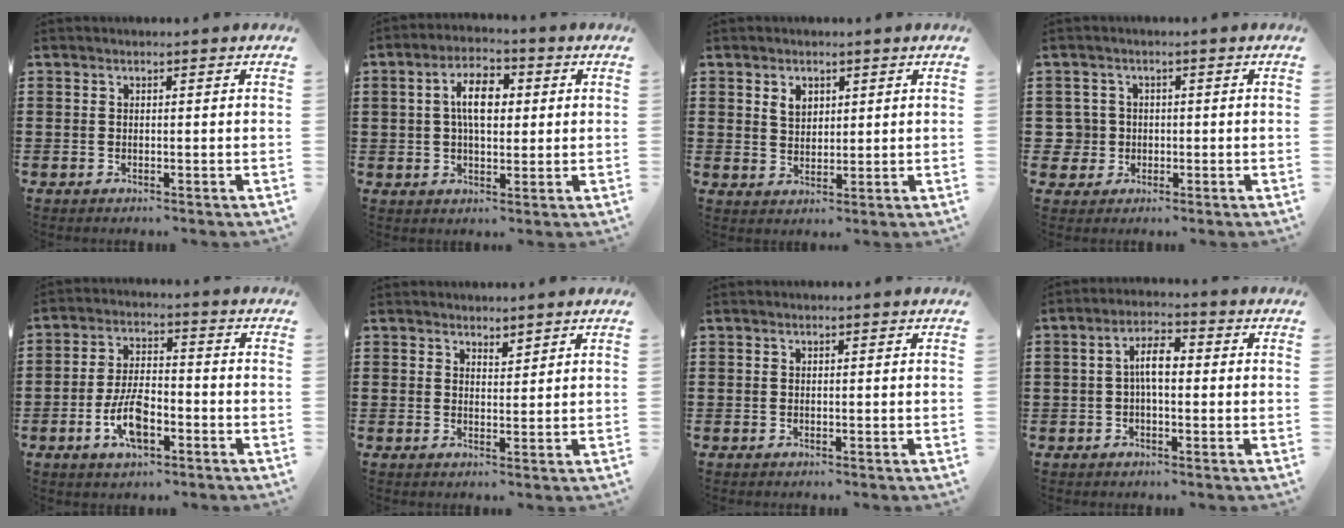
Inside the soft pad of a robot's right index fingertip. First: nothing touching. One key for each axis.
{"total": 6.4, "fx": 1.0, "fy": 3.2, "fz": 5.5, "tx": -0.105, "ty": 0.012, "tz": 0.012}
{"total": 2.9, "fx": 1.5, "fy": 2.0, "fz": 1.4, "tx": -0.035, "ty": 0.007, "tz": 0.027}
{"total": 3.6, "fx": -0.3, "fy": 3.5, "fz": 0.5, "tx": -0.042, "ty": 0.004, "tz": -0.014}
{"total": 7.7, "fx": -3.0, "fy": 3.5, "fz": 6.2, "tx": -0.142, "ty": -0.002, "tz": -0.060}
{"total": 1.7, "fx": 1.7, "fy": 0.3, "fz": -0.1, "tx": -0.002, "ty": 0.002, "tz": 0.034}
{"total": 0.0}
{"total": 5.0, "fx": -0.1, "fy": 1.8, "fz": 4.6, "tx": -0.084, "ty": 0.012, "tz": -0.005}